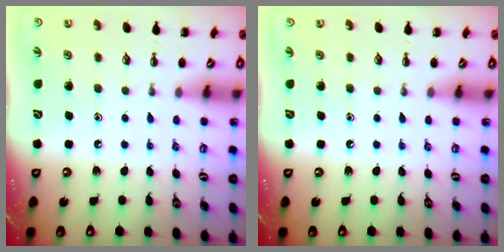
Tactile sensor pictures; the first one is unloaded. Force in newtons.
{"total": 0.0}